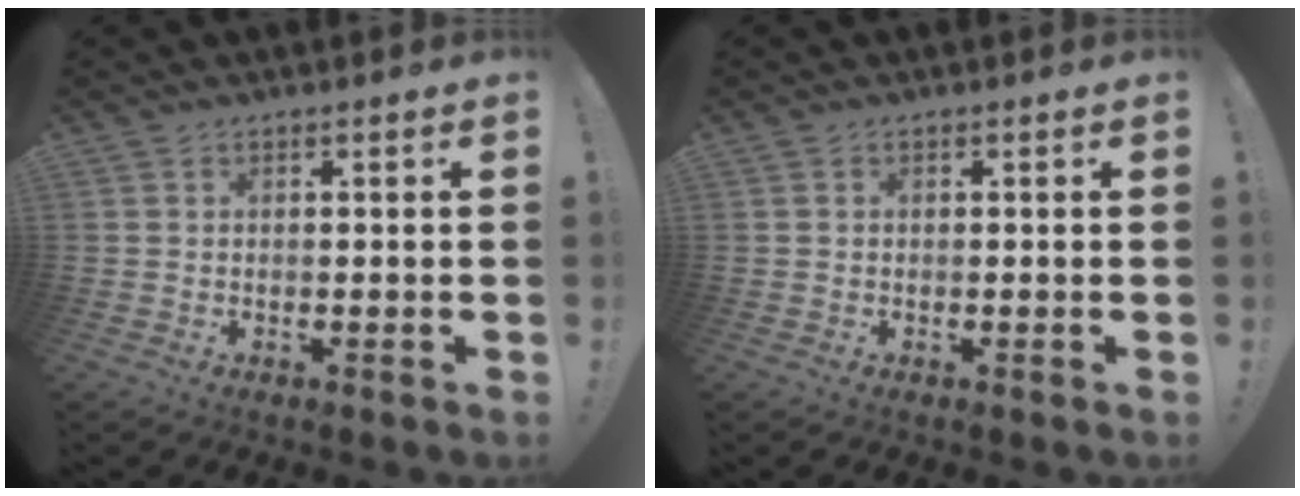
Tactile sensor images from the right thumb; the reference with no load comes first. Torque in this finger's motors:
{"motor_torque": [-0.24, -0.01, 0.00, 0.07, 0.02]}